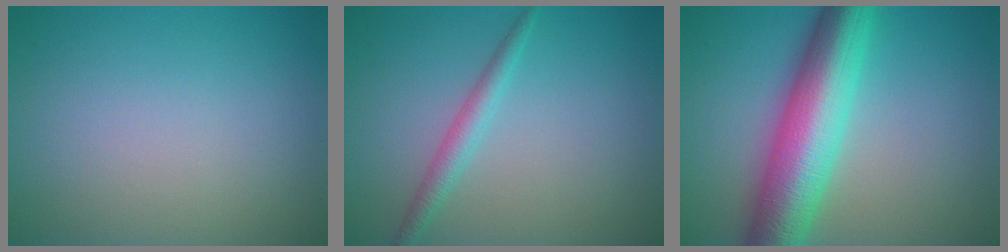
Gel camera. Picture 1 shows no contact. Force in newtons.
{"total": 2.0, "press": 2.0, "slide": 0.1}
{"total": 9.8, "press": 9.8, "slide": 0.2}